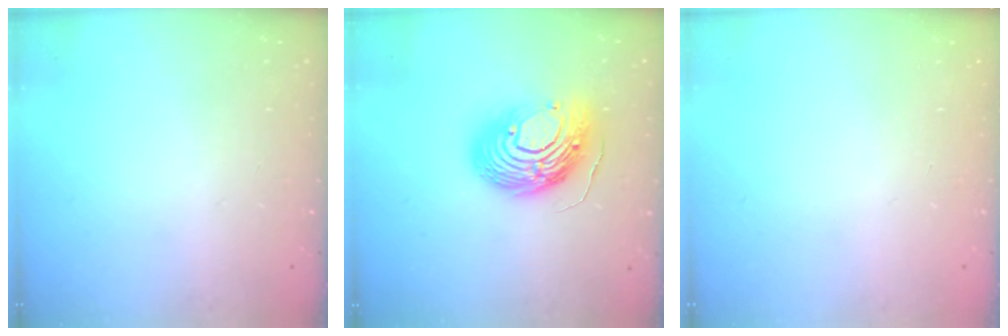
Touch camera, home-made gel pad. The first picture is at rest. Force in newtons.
{"total": 13.7, "press": 13.5, "slide": 2.3}
{"total": 0.0}